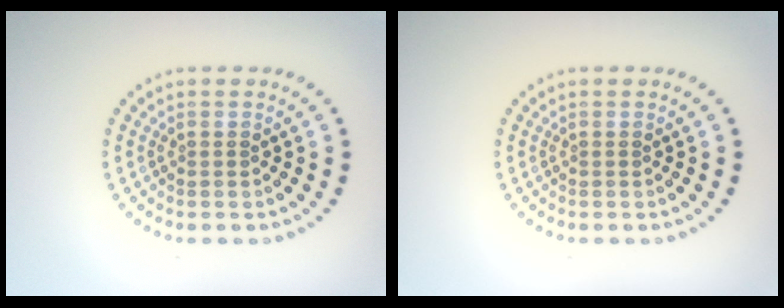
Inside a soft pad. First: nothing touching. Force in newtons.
{"total": 0.0}